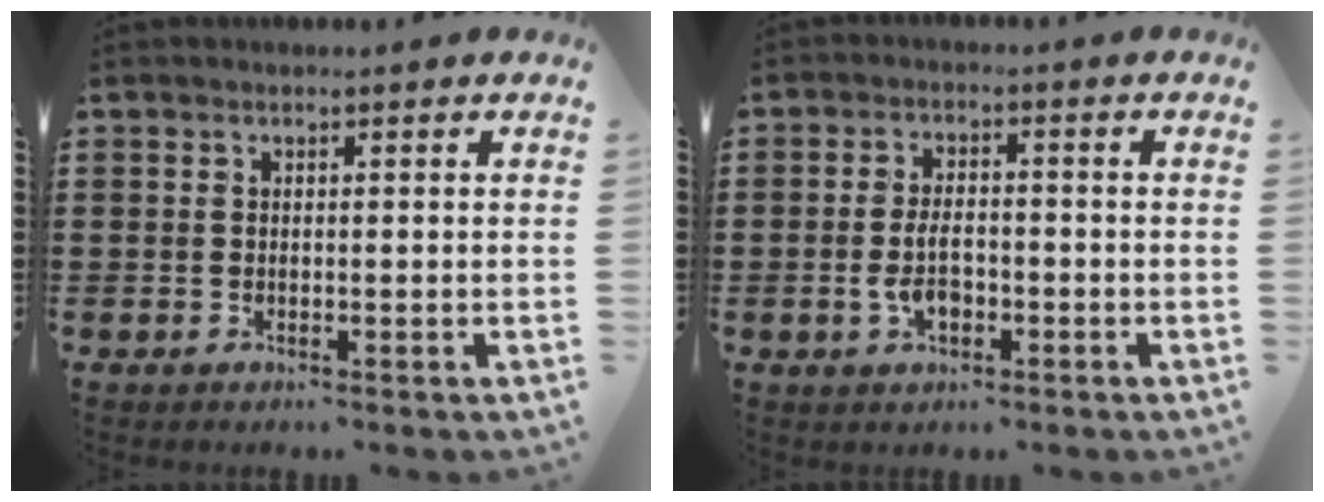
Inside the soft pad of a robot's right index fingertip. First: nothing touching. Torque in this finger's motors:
{"motor_torque": [1.10, 1.04, 0.13, 0.08]}